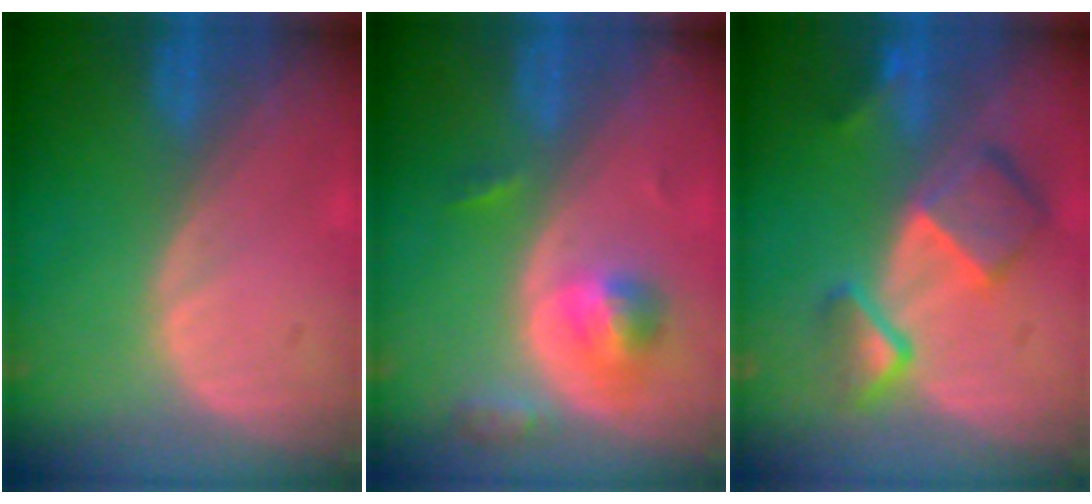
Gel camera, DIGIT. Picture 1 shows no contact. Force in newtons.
{"total": 5.3, "press": 4.8, "slide": 2.2}
{"total": 7.9, "press": 6.8, "slide": 3.9}